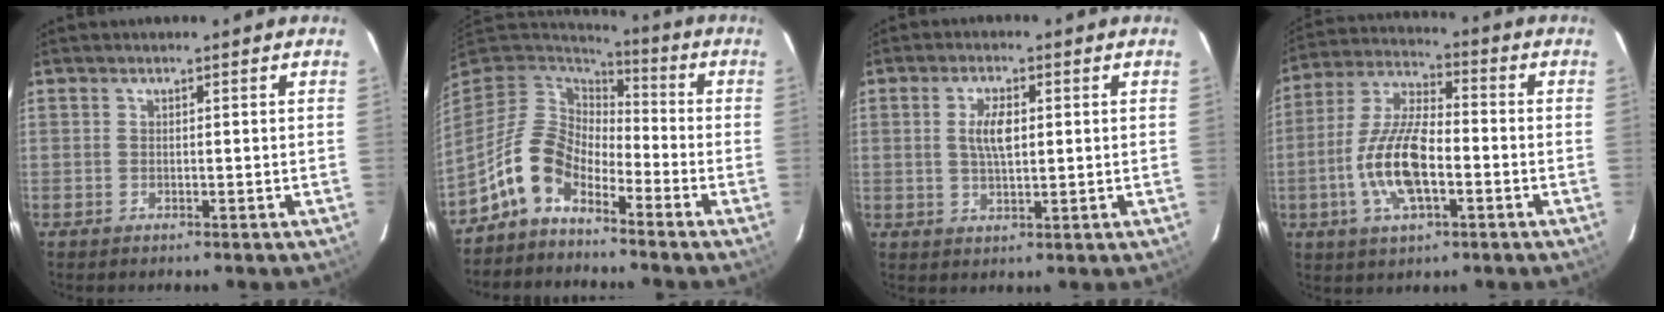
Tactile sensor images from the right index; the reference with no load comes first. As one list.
[{"total": 10.2, "force": [-6.2, 5.7, 5.8], "torque": [-0.117, 0.016, -0.127]}, {"total": 5.0, "force": [0.8, 2.0, 4.4], "torque": [-0.082, 0.004, 0.017]}, {"total": 13.7, "force": [-3.8, 5.3, 12.0], "torque": [-0.253, 0.001, -0.073]}]